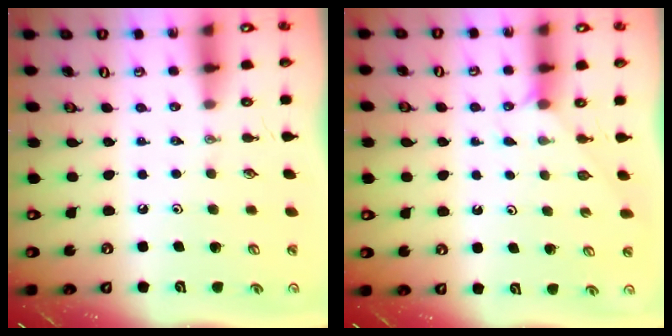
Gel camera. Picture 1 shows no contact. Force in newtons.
{"total": 4.1, "press": 4.0, "slide": 0.4}